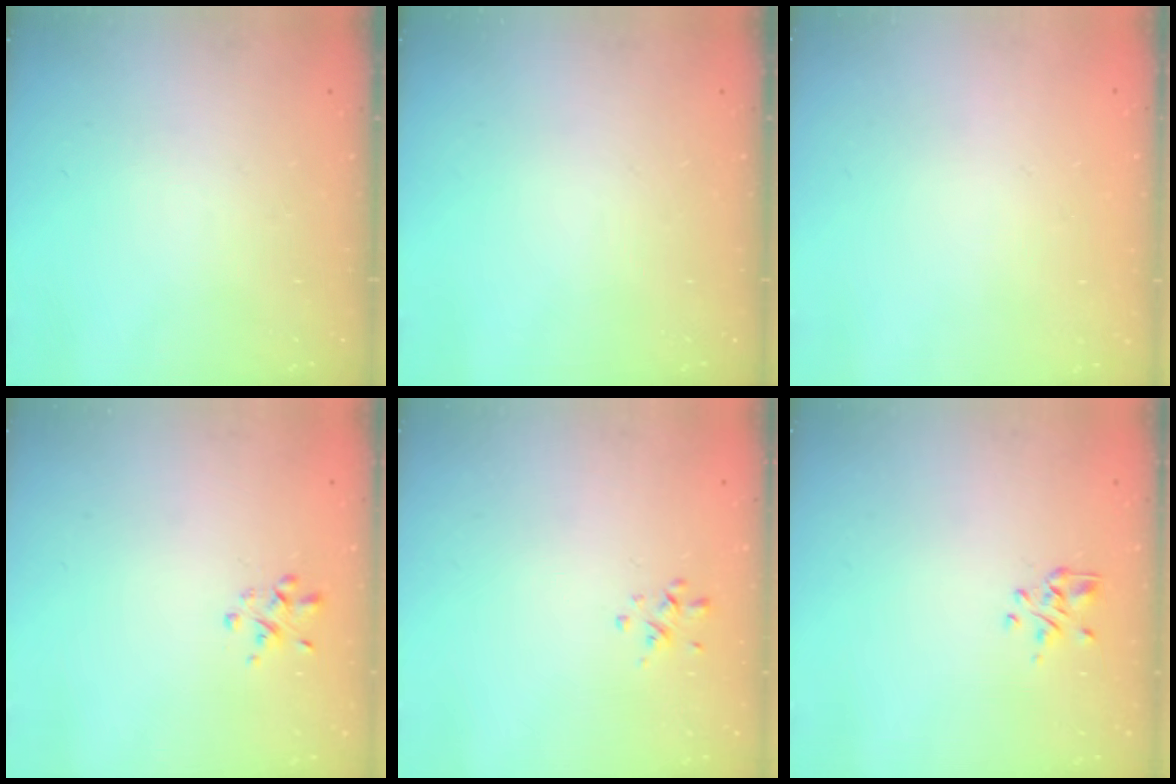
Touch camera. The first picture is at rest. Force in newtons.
{"total": 0.0}
{"total": 1.8, "press": 1.7, "slide": 0.2}
{"total": 1.5, "press": 1.5, "slide": 0.3}
{"total": 0.6, "press": 0.2, "slide": 0.5}
{"total": 1.7, "press": 1.6, "slide": 0.6}